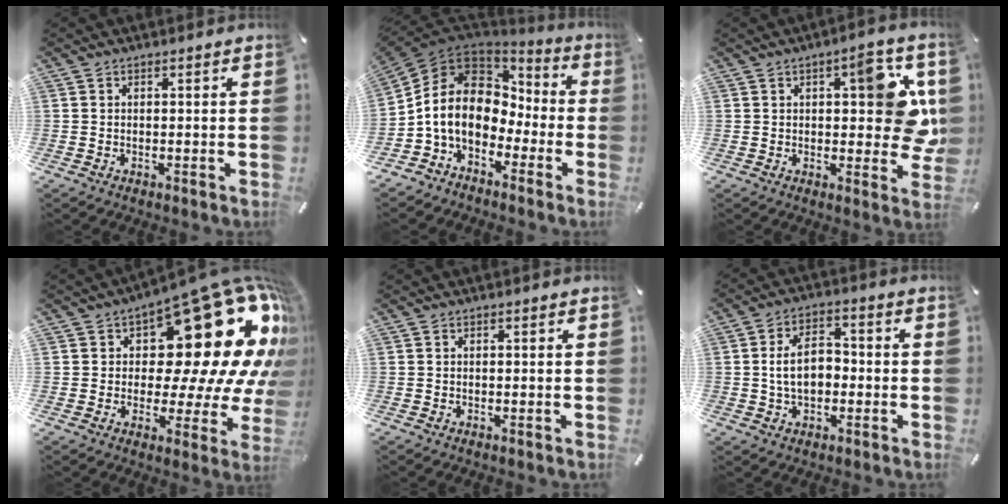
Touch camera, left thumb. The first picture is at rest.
{"total": 12.7, "force": [-1.3, 10.6, 6.9], "torque": [-0.166, 0.003, -0.027]}
{"total": 14.9, "force": [3.2, 6.5, 13.0], "torque": [-0.147, -0.013, 0.050]}
{"total": 27.9, "force": [11.3, 13.2, 21.8], "torque": [-0.291, -0.104, 0.198]}
{"total": 0.0}
{"total": 8.7, "force": [-0.5, 5.8, 6.5], "torque": [-0.131, 0.010, -0.013]}